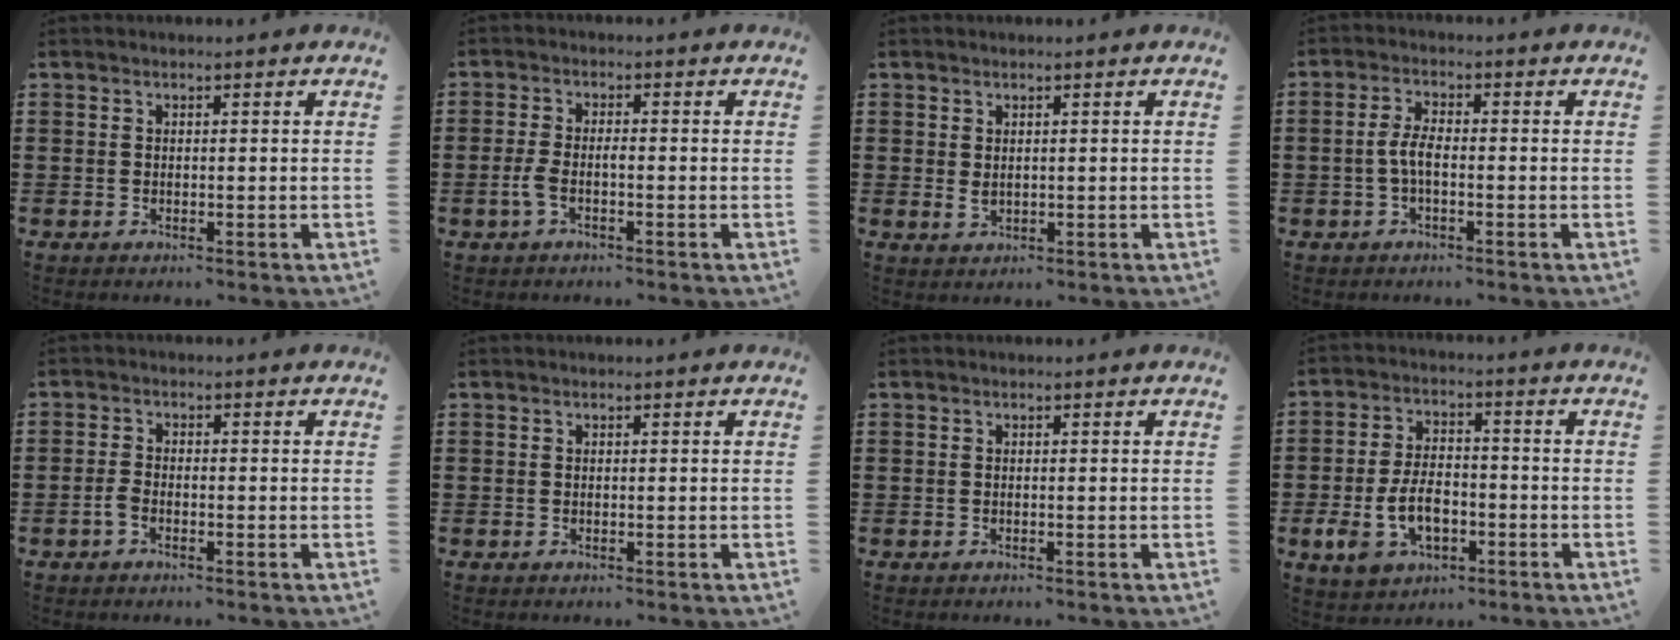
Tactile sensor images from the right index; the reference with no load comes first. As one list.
[{"total": 2.7, "force": [-1.1, 0.8, 2.4], "torque": [-0.064, -0.006, -0.027]}, {"total": 1.2, "force": [0.4, 0.8, 0.9], "torque": [-0.018, 0.003, 0.007]}, {"total": 3.7, "force": [-0.8, 1.3, 3.4], "torque": [-0.083, -0.003, -0.023]}, {"total": 1.9, "force": [-1.0, 0.6, 1.5], "torque": [-0.035, -0.003, -0.021]}, {"total": 0.0}, {"total": 0.0}, {"total": 7.4, "force": [-2.3, 4.4, 5.5], "torque": [-0.117, -0.001, -0.049]}]